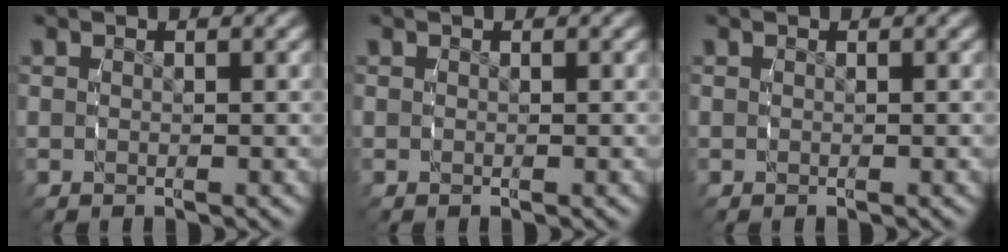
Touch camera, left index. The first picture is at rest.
{"total": 0.0}
{"total": 0.0}